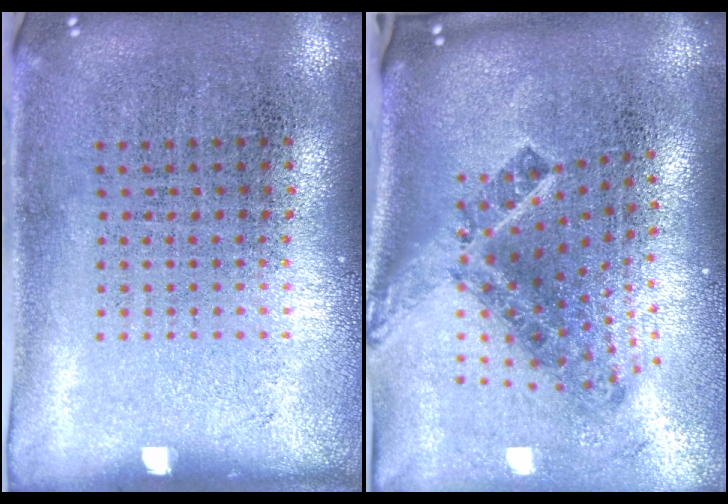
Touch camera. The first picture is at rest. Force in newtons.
{"total": 2.4, "press": 1.5, "slide": 1.9}